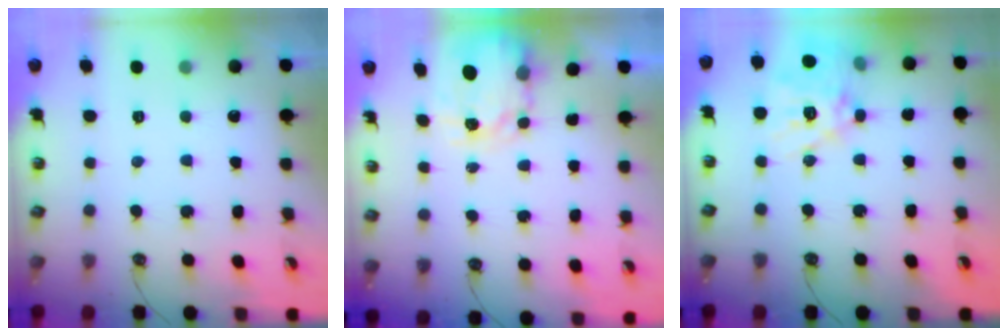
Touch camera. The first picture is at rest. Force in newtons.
{"total": 4.0, "press": 3.9, "slide": 0.3}
{"total": 16.9, "press": 16.8, "slide": 1.5}